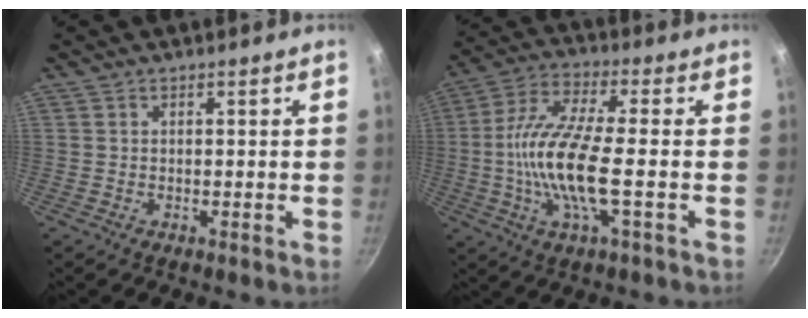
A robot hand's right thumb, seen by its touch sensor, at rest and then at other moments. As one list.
[{"total": 18.8, "force": [-2.6, 5.7, 17.8], "torque": [-0.355, 0.023, -0.064]}]